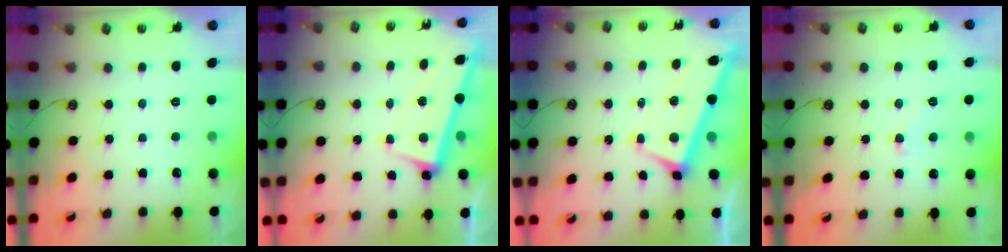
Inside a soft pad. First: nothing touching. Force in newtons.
{"total": 2.3, "press": 2.2, "slide": 0.7}
{"total": 2.9, "press": 2.8, "slide": 0.9}
{"total": 2.3, "press": 2.1, "slide": 0.9}